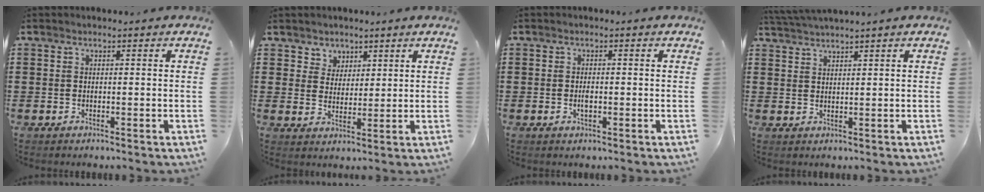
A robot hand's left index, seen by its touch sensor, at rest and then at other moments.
{"total": 3.1, "force": [1.6, 2.7, -0.1], "torque": [-0.006, 0.008, 0.027]}
{"total": 1.7, "force": [-0.3, 0.7, 1.6], "torque": [-0.031, -0.001, -0.005]}
{"total": 2.0, "force": [1.9, -0.5, 0.3], "torque": [-0.009, 0.000, 0.037]}